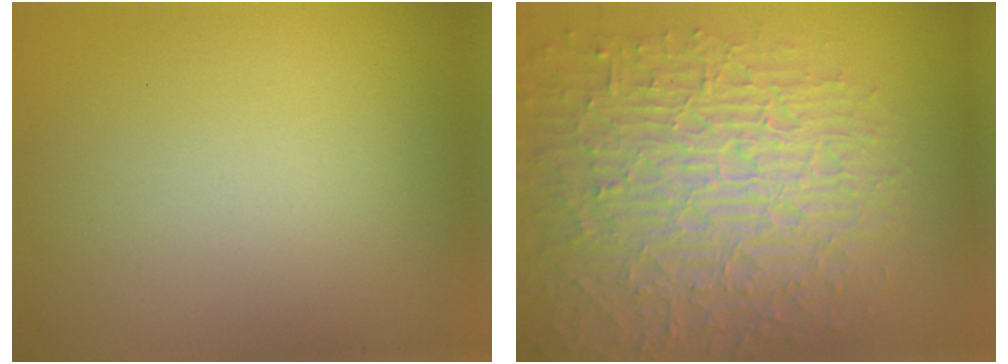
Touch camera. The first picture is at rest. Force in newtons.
{"total": 10.1, "press": 6.6, "slide": 7.6}